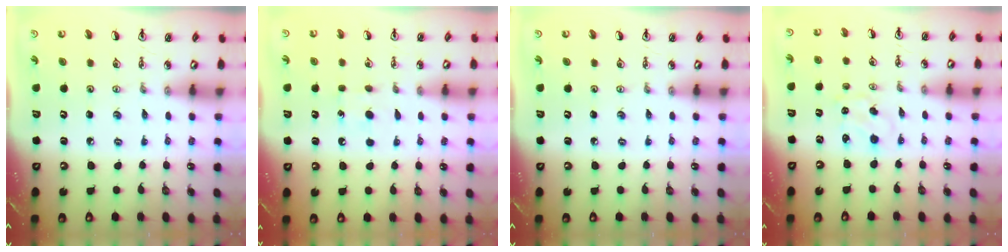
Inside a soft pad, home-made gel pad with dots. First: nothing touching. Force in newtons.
{"total": 4.8, "press": 4.7, "slide": 0.6}
{"total": 0.0}
{"total": 0.8, "press": 0.7, "slide": 0.2}